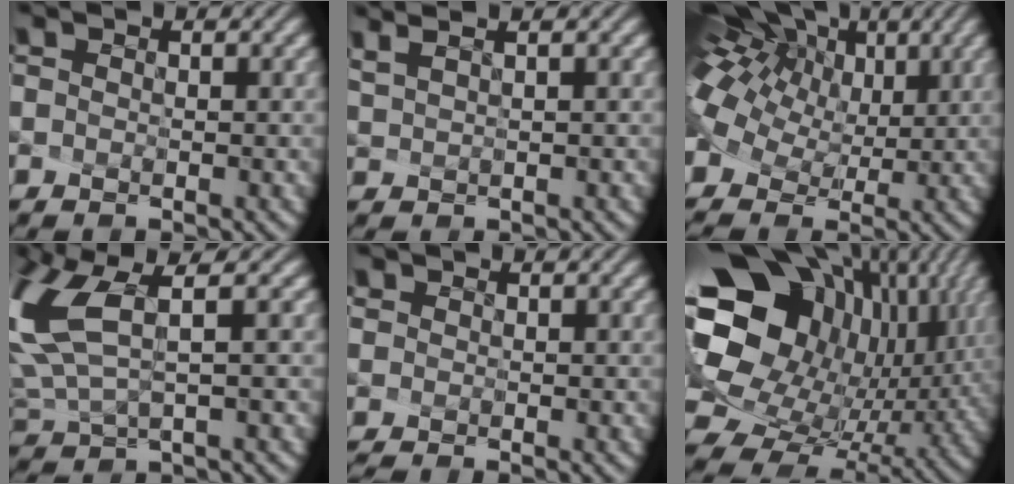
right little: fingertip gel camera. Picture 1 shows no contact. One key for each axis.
{"total": 1.1, "fx": 0.8, "fy": -0.8, "fz": 0.1, "tx": -0.014, "ty": -0.006, "tz": 0.043}
{"total": 13.3, "fx": 4.9, "fy": 8.1, "fz": 9.4, "tx": -0.232, "ty": 0.032, "tz": 0.092}
{"total": 6.7, "fx": 2.2, "fy": 1.9, "fz": 6.1, "tx": -0.191, "ty": -0.003, "tz": 0.074}
{"total": 1.0, "fx": -0.2, "fy": 0.9, "fz": 0.5, "tx": -0.025, "ty": 0.004, "tz": 0.007}
{"total": 19.4, "fx": 4.7, "fy": 14.7, "fz": 11.9, "tx": -0.276, "ty": -0.020, "tz": 0.128}